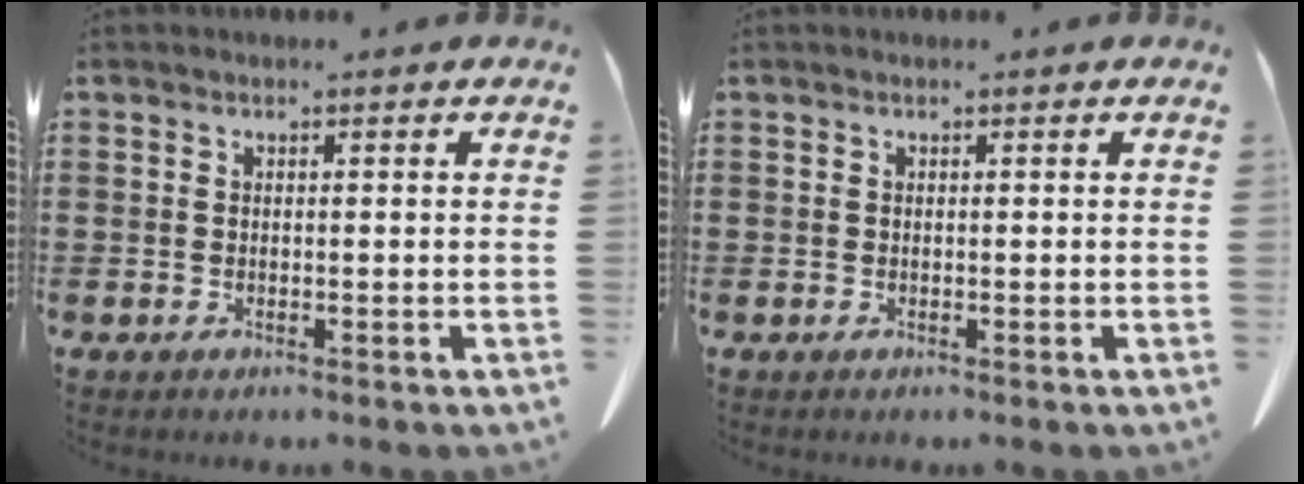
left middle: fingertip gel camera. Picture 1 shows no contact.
{"total": 0.0}